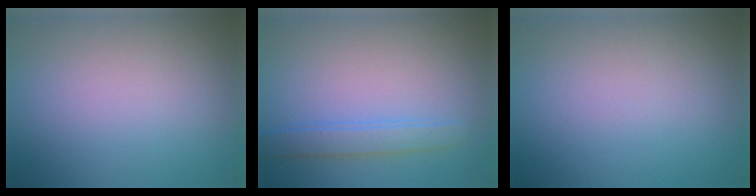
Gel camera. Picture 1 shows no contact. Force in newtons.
{"total": 2.3, "press": 2.3, "slide": 0.2}
{"total": 0.0}